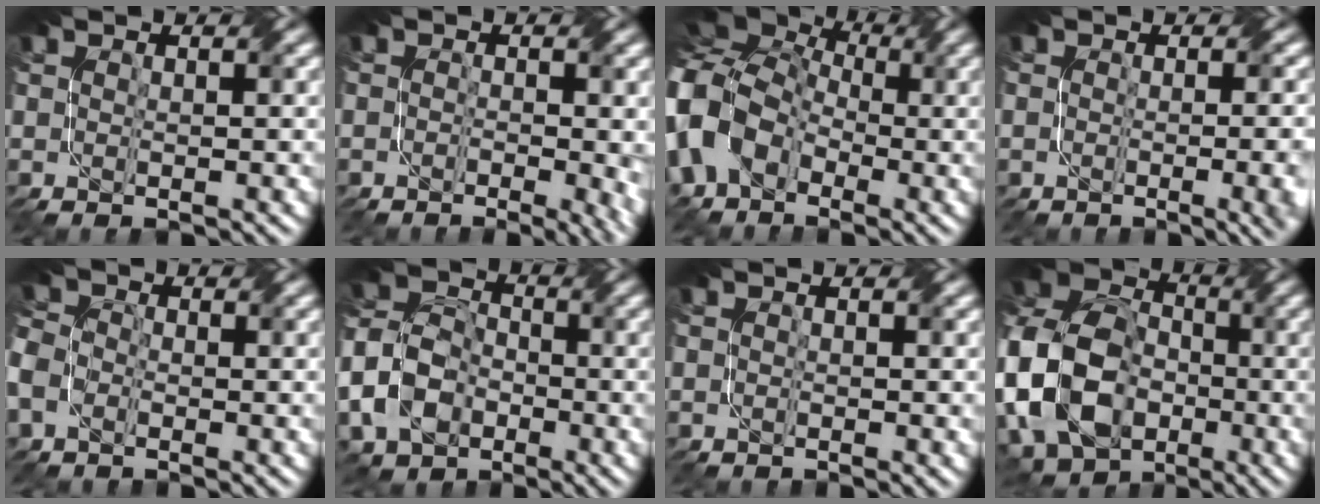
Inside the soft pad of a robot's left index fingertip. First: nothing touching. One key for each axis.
{"total": 5.3, "fx": -1.6, "fy": 2.3, "fz": 4.5, "tx": -0.024, "ty": -0.004, "tz": -0.022}
{"total": 11.7, "fx": -2.0, "fy": 9.4, "fz": 6.7, "tx": -0.149, "ty": -0.002, "tz": -0.051}
{"total": 6.8, "fx": -1.3, "fy": 3.5, "fz": 5.7, "tx": -0.014, "ty": 0.003, "tz": -0.010}
{"total": 4.6, "fx": -1.6, "fy": 3.7, "fz": 2.2, "tx": -0.050, "ty": 0.014, "tz": -0.036}
{"total": 6.0, "fx": -2.4, "fy": 4.9, "fz": 2.4, "tx": -0.054, "ty": 0.008, "tz": -0.056}
{"total": 0.5, "fx": -0.1, "fy": 0.2, "fz": 0.4, "tx": -0.004, "ty": -0.004, "tz": 0.000}
{"total": 14.2, "fx": -3.2, "fy": 10.8, "fz": 8.6, "tx": -0.205, "ty": 0.001, "tz": -0.074}